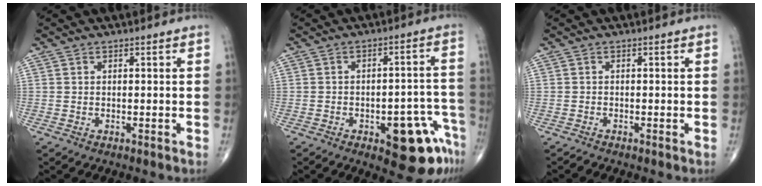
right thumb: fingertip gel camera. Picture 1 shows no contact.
{"total": 12.5, "force": [-6.3, 4.9, 9.6], "torque": [-0.081, 0.048, -0.072]}
{"total": 0.5, "force": [-0.5, 0.0, 0.1], "torque": [-0.005, -0.004, -0.015]}